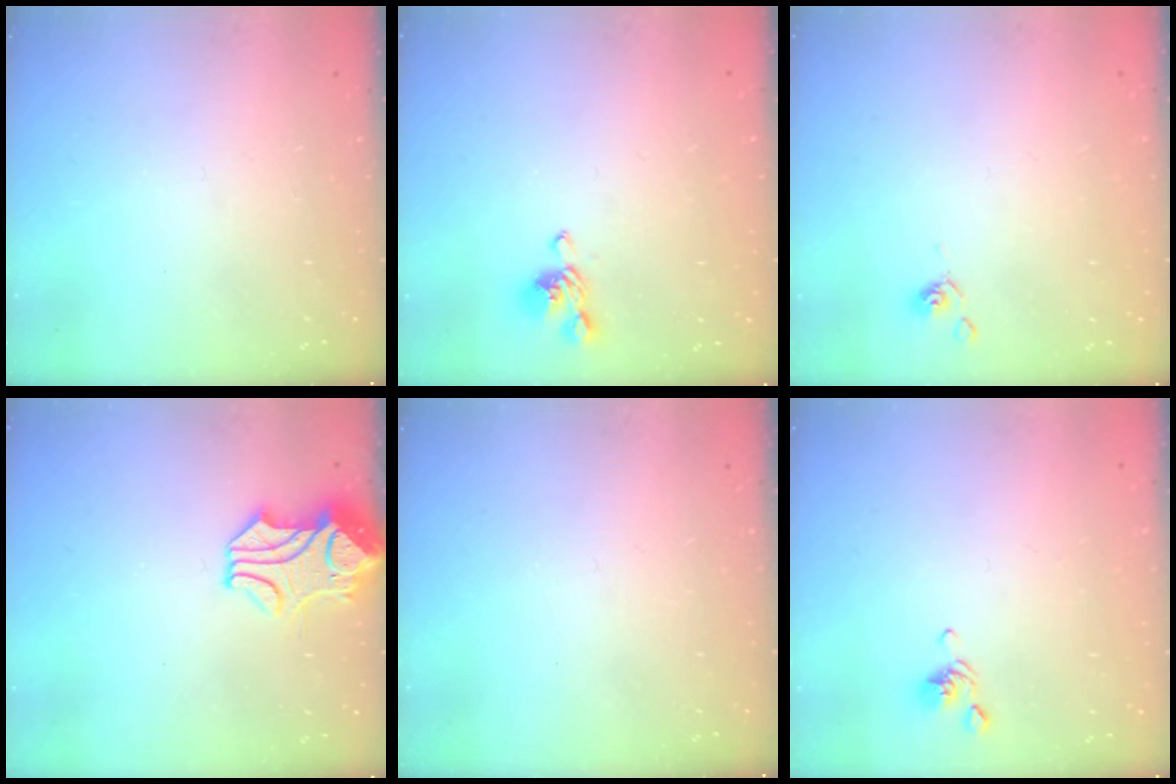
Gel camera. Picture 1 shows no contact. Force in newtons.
{"total": 4.0, "press": 4.0, "slide": 0.4}
{"total": 2.4, "press": 2.4, "slide": 0.3}
{"total": 2.0, "press": 1.7, "slide": 1.1}
{"total": 0.0}
{"total": 2.6, "press": 2.6, "slide": 0.5}